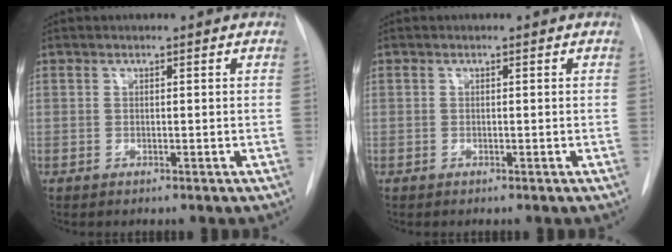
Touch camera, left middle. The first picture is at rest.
{"total": 0.0}